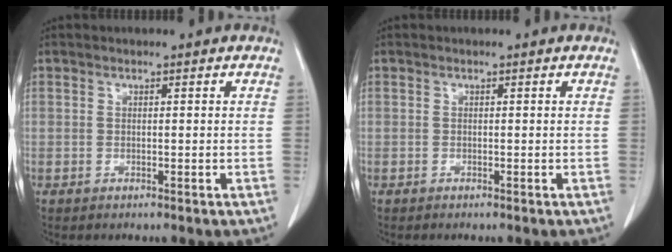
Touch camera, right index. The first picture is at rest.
{"total": 0.0}